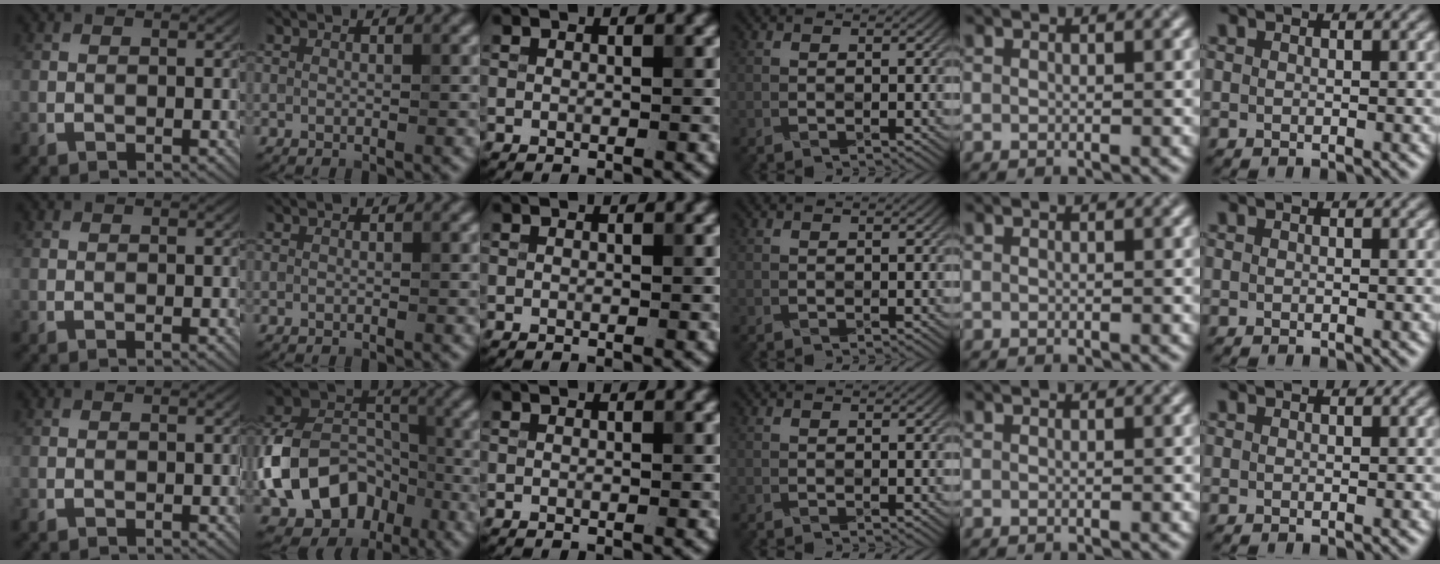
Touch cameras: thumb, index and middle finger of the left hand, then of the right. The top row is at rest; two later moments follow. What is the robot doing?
{"motion": "wrap", "object": "cellophane"}